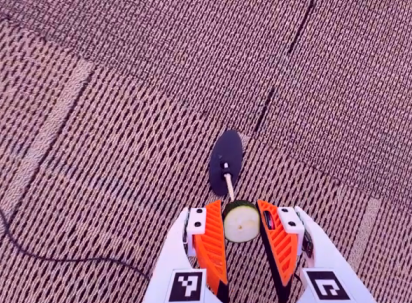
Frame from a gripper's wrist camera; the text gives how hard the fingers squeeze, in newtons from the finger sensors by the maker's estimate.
{"total": 6.9, "left": 6.6, "right": 7.3}